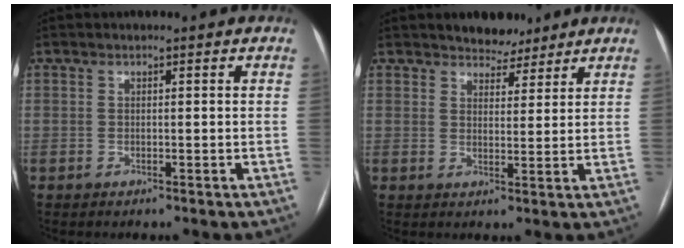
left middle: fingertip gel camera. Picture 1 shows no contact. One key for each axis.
{"total": 4.5, "fx": 3.9, "fy": 2.1, "fz": 1.0, "tx": -0.007, "ty": -0.001, "tz": 0.060}